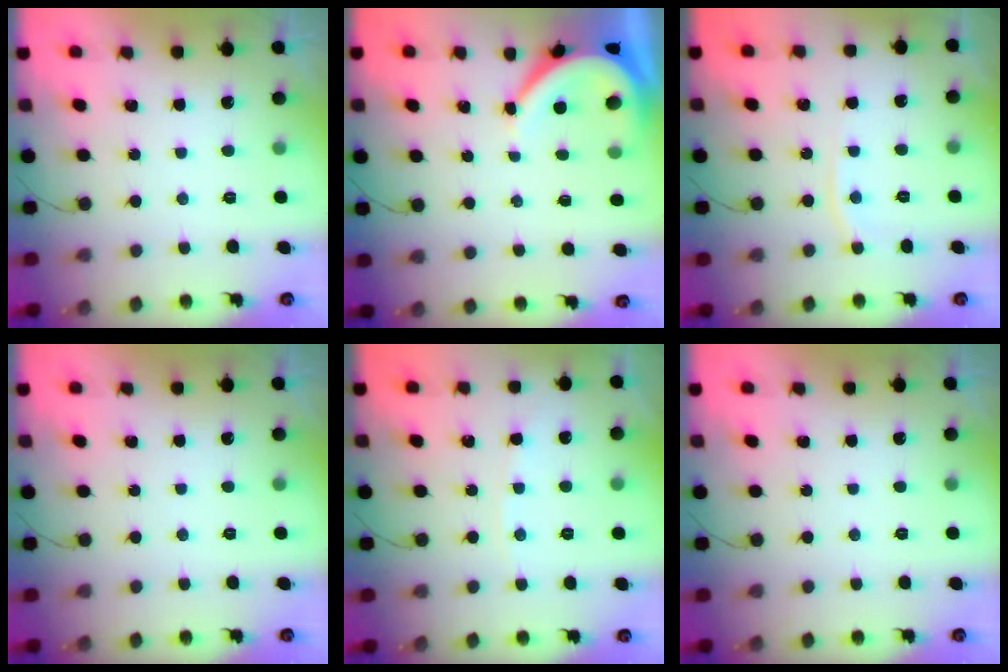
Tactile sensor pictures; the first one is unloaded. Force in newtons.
{"total": 6.7, "press": 6.6, "slide": 0.8}
{"total": 4.3, "press": 4.3, "slide": 0.2}
{"total": 0.0}
{"total": 2.6, "press": 2.6, "slide": 0.2}
{"total": 0.0}